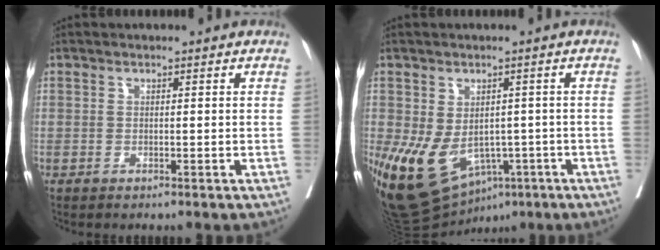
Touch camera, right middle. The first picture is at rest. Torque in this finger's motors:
{"motor_torque": [0.69, 0.13, 1.06, 0.21]}